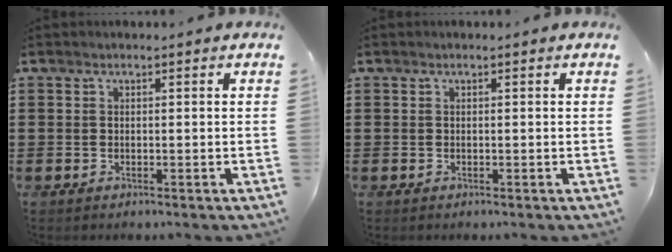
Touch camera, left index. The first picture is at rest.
{"total": 0.0}